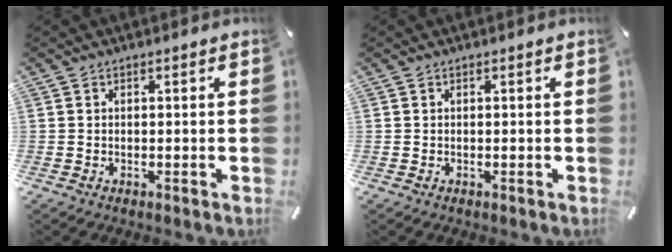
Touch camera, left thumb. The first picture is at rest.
{"total": 0.0}